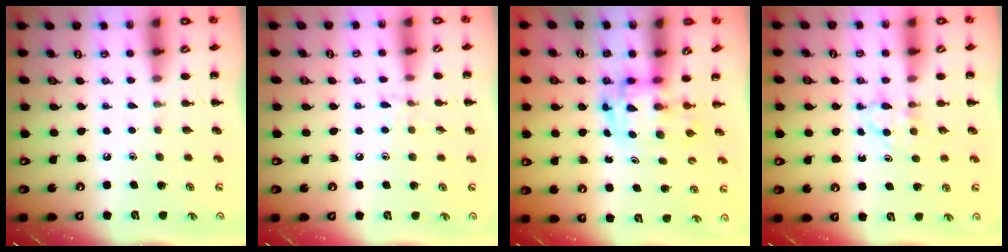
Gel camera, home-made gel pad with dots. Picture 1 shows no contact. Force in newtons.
{"total": 6.8, "press": 6.6, "slide": 1.8}
{"total": 2.8, "press": 2.8, "slide": 0.5}
{"total": 3.5, "press": 3.2, "slide": 1.2}